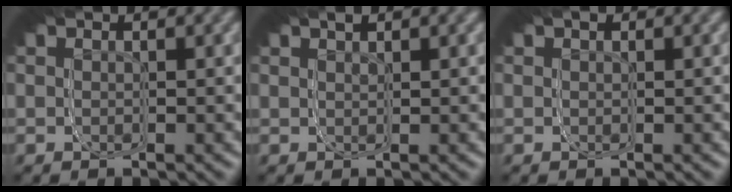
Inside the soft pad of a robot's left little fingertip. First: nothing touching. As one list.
[{"total": 0.6, "force": [0.4, 0.4, 0.2], "torque": [-0.026, -0.003, 0.007]}, {"total": 0.0}]